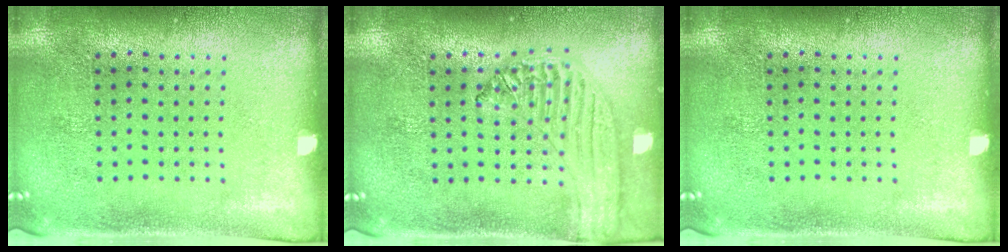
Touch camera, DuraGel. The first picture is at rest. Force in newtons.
{"total": 1.2, "press": 1.2, "slide": 0.1}
{"total": 0.0}